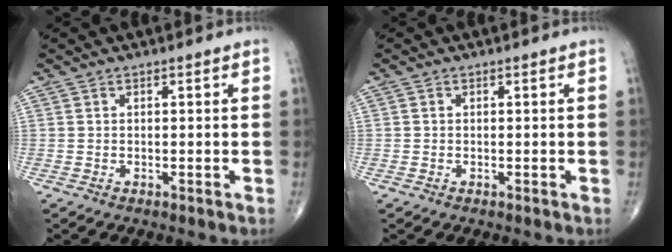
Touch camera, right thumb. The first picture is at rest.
{"total": 0.0}